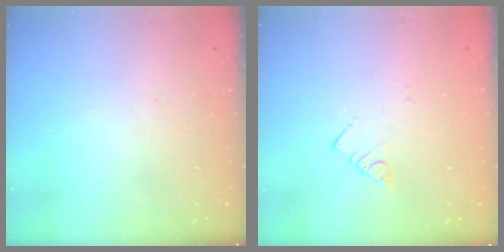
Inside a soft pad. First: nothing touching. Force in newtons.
{"total": 2.7, "press": 2.6, "slide": 0.5}